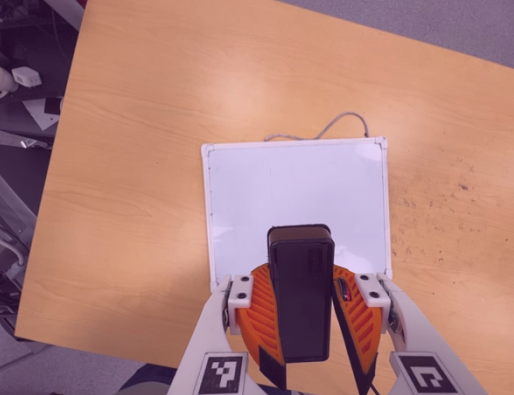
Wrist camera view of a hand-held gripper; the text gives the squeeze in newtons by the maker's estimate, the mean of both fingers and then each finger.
{"total": 9.8, "left": 9.9, "right": 9.7}